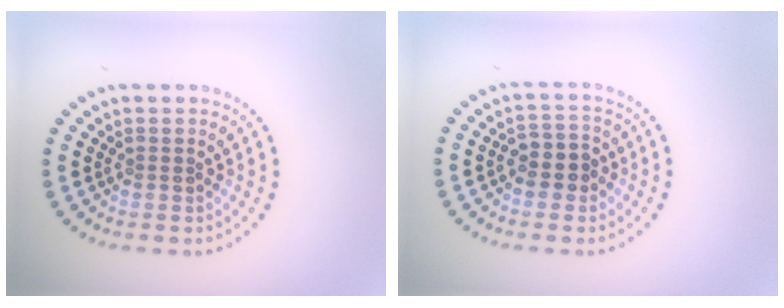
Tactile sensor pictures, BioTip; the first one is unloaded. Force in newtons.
{"total": 2.6, "press": 2.4, "slide": 0.8}